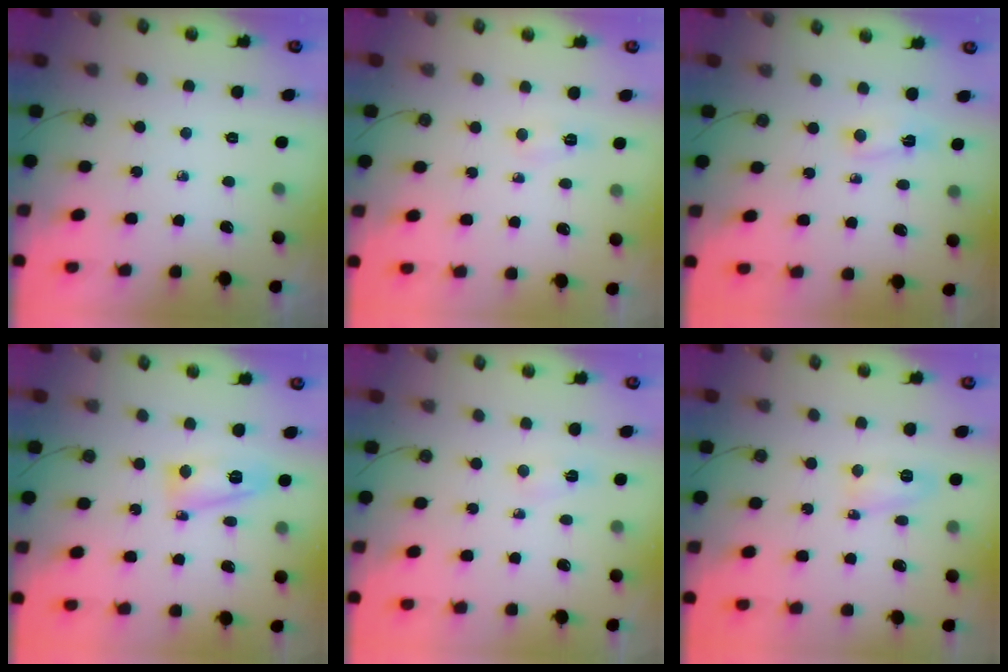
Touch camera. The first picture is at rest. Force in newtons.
{"total": 3.7, "press": 3.7, "slide": 0.5}
{"total": 2.9, "press": 2.8, "slide": 0.7}
{"total": 10.0, "press": 9.9, "slide": 0.8}
{"total": 3.2, "press": 1.9, "slide": 2.6}
{"total": 6.1, "press": 6.1, "slide": 0.4}